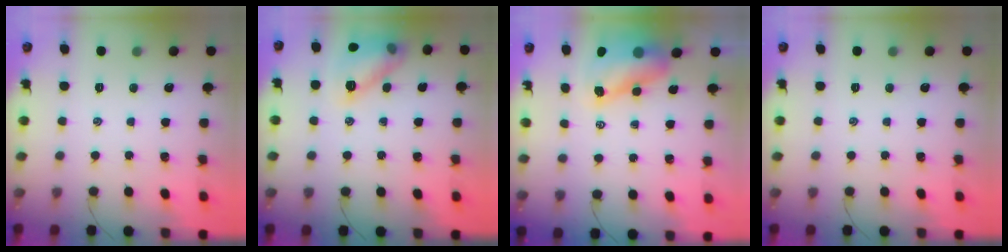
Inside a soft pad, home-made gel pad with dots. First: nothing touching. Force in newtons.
{"total": 12.4, "press": 12.4, "slide": 0.1}
{"total": 8.4, "press": 8.2, "slide": 1.7}
{"total": 0.0}